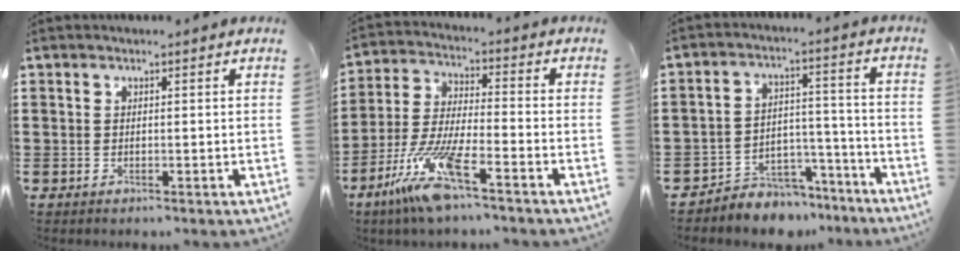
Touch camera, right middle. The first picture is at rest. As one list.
[{"total": 10.7, "force": [-7.4, 0.9, 7.6], "torque": [-0.180, -0.017, -0.149]}, {"total": 5.4, "force": [-4.9, 2.2, 0.2], "torque": [-0.006, 0.022, -0.100]}]